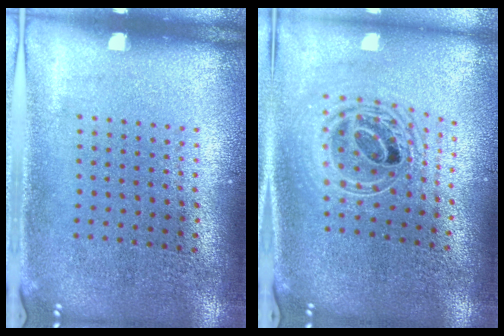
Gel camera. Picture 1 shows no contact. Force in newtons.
{"total": 2.2, "press": 1.7, "slide": 1.5}